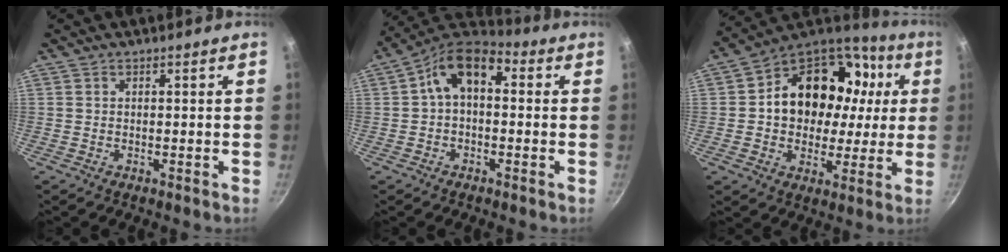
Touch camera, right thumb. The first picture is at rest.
{"total": 10.7, "force": [1.4, 6.7, 8.2], "torque": [-0.127, 0.033, 0.005]}
{"total": 21.9, "force": [3.2, 17.2, 13.1], "torque": [-0.187, 0.035, 0.052]}